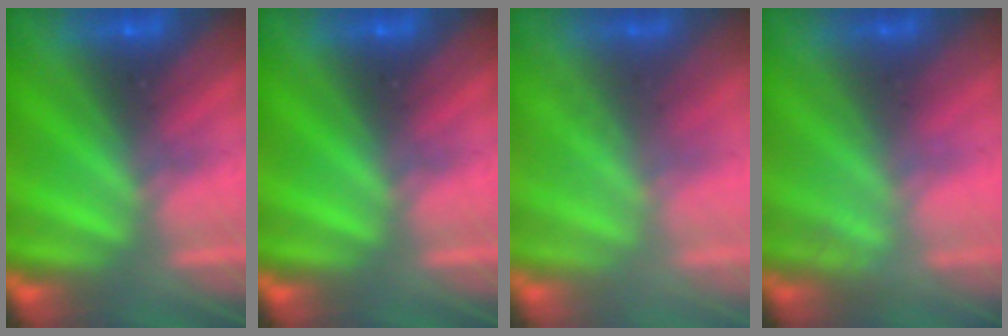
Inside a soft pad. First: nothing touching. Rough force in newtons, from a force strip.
{"total": 0.0}
{"total": 2.2}
{"total": 2.6}